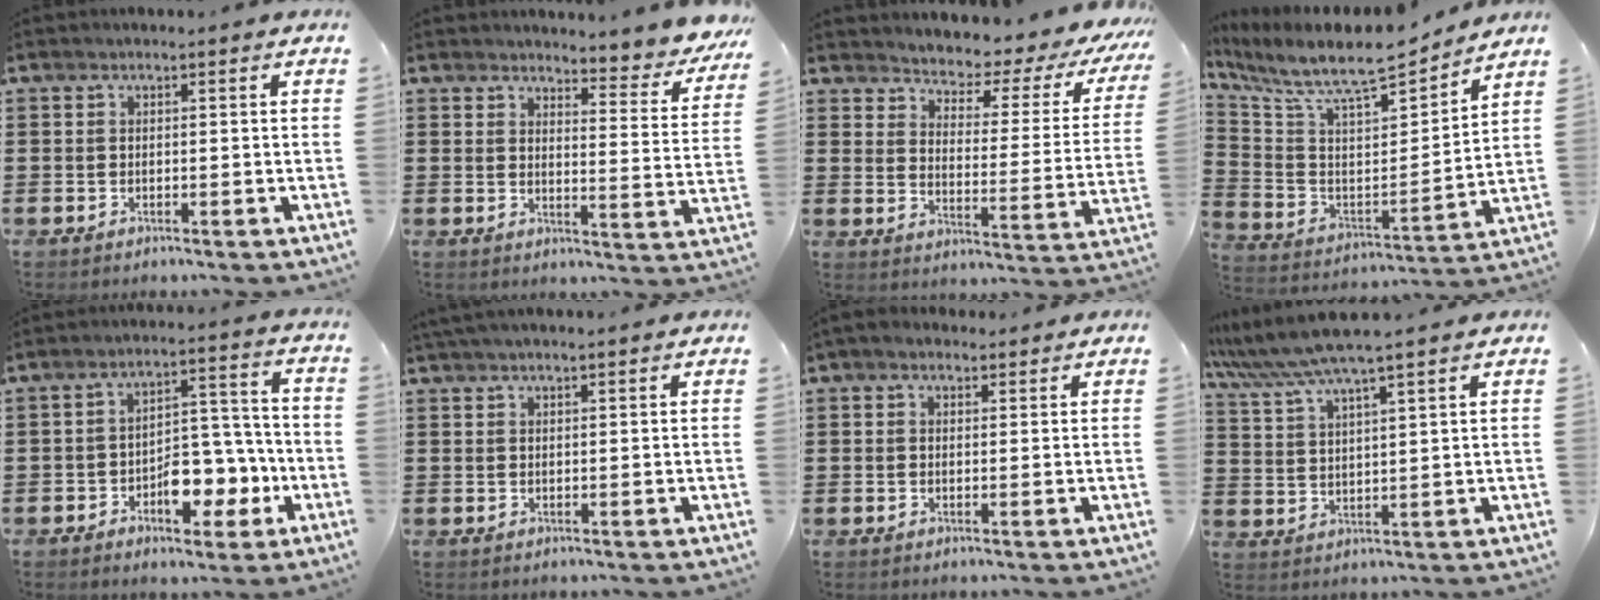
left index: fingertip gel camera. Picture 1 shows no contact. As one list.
[{"total": 4.6, "force": [4.3, 0.5, 1.4], "torque": [-0.034, -0.035, 0.071]}, {"total": 3.0, "force": [2.7, 0.8, 1.1], "torque": [-0.034, -0.032, 0.034]}, {"total": 9.7, "force": [8.5, 1.9, 4.3], "torque": [-0.124, -0.061, 0.142]}, {"total": 8.3, "force": [-3.1, 5.1, 5.8], "torque": [-0.082, 0.015, -0.053]}, {"total": 1.7, "force": [1.5, 0.1, 0.7], "torque": [-0.016, 0.001, 0.028]}, {"total": 1.7, "force": [1.3, 0.9, 0.6], "torque": [-0.015, 0.007, 0.025]}, {"total": 6.6, "force": [5.6, -0.3, 3.4], "torque": [-0.085, -0.025, 0.098]}]